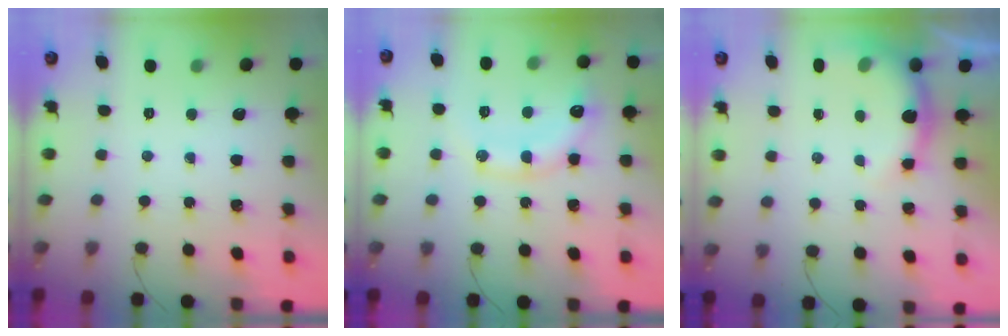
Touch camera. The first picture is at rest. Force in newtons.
{"total": 14.3, "press": 14.2, "slide": 1.7}
{"total": 6.5, "press": 6.4, "slide": 0.6}